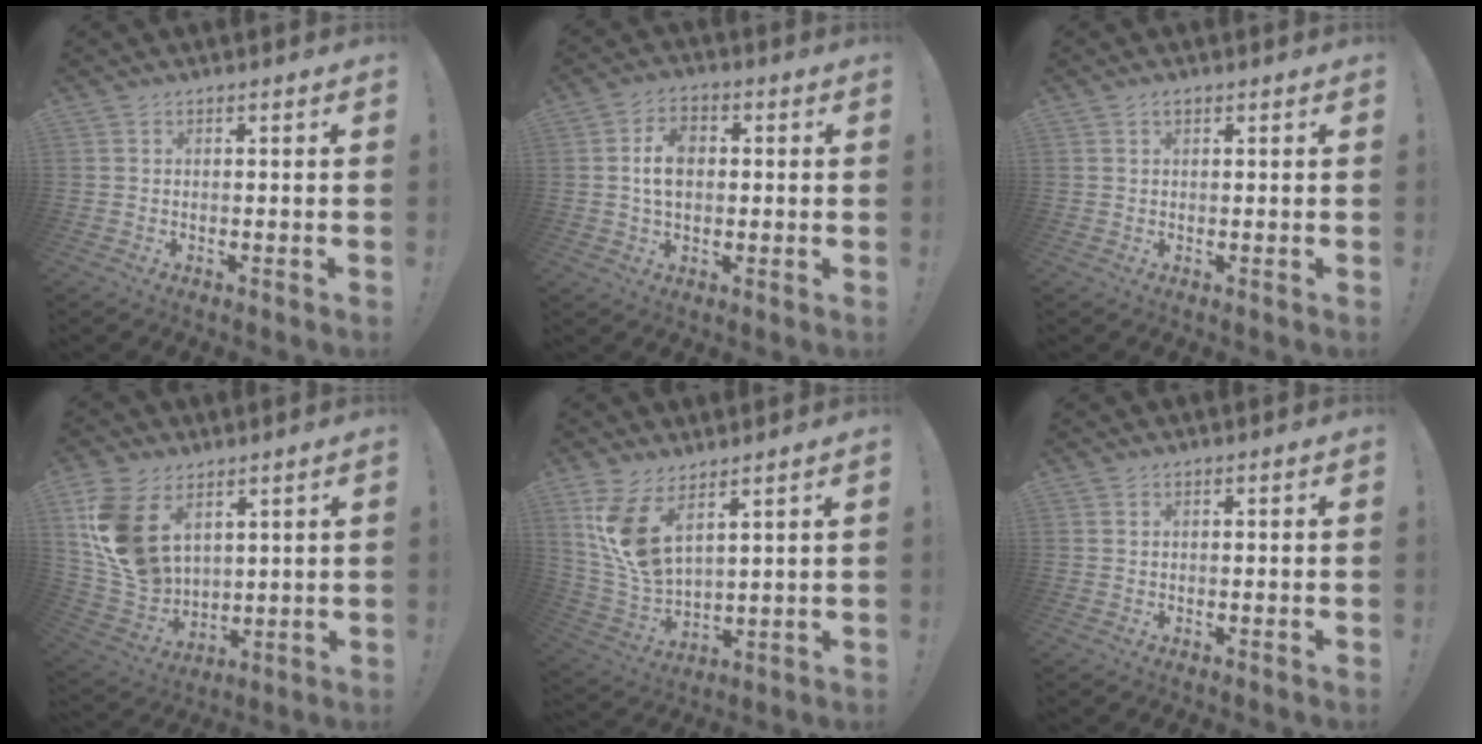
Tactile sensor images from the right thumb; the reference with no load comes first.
{"total": 8.4, "force": [0.7, 5.9, 5.9], "torque": [-0.095, 0.009, 0.012]}
{"total": 1.0, "force": [0.7, 0.5, 0.6], "torque": [-0.006, -0.002, 0.011]}
{"total": 16.3, "force": [6.7, 10.9, 10.1], "torque": [-0.211, -0.039, 0.130]}
{"total": 11.9, "force": [7.0, 5.2, 8.2], "torque": [-0.173, -0.051, 0.133]}
{"total": 0.0}